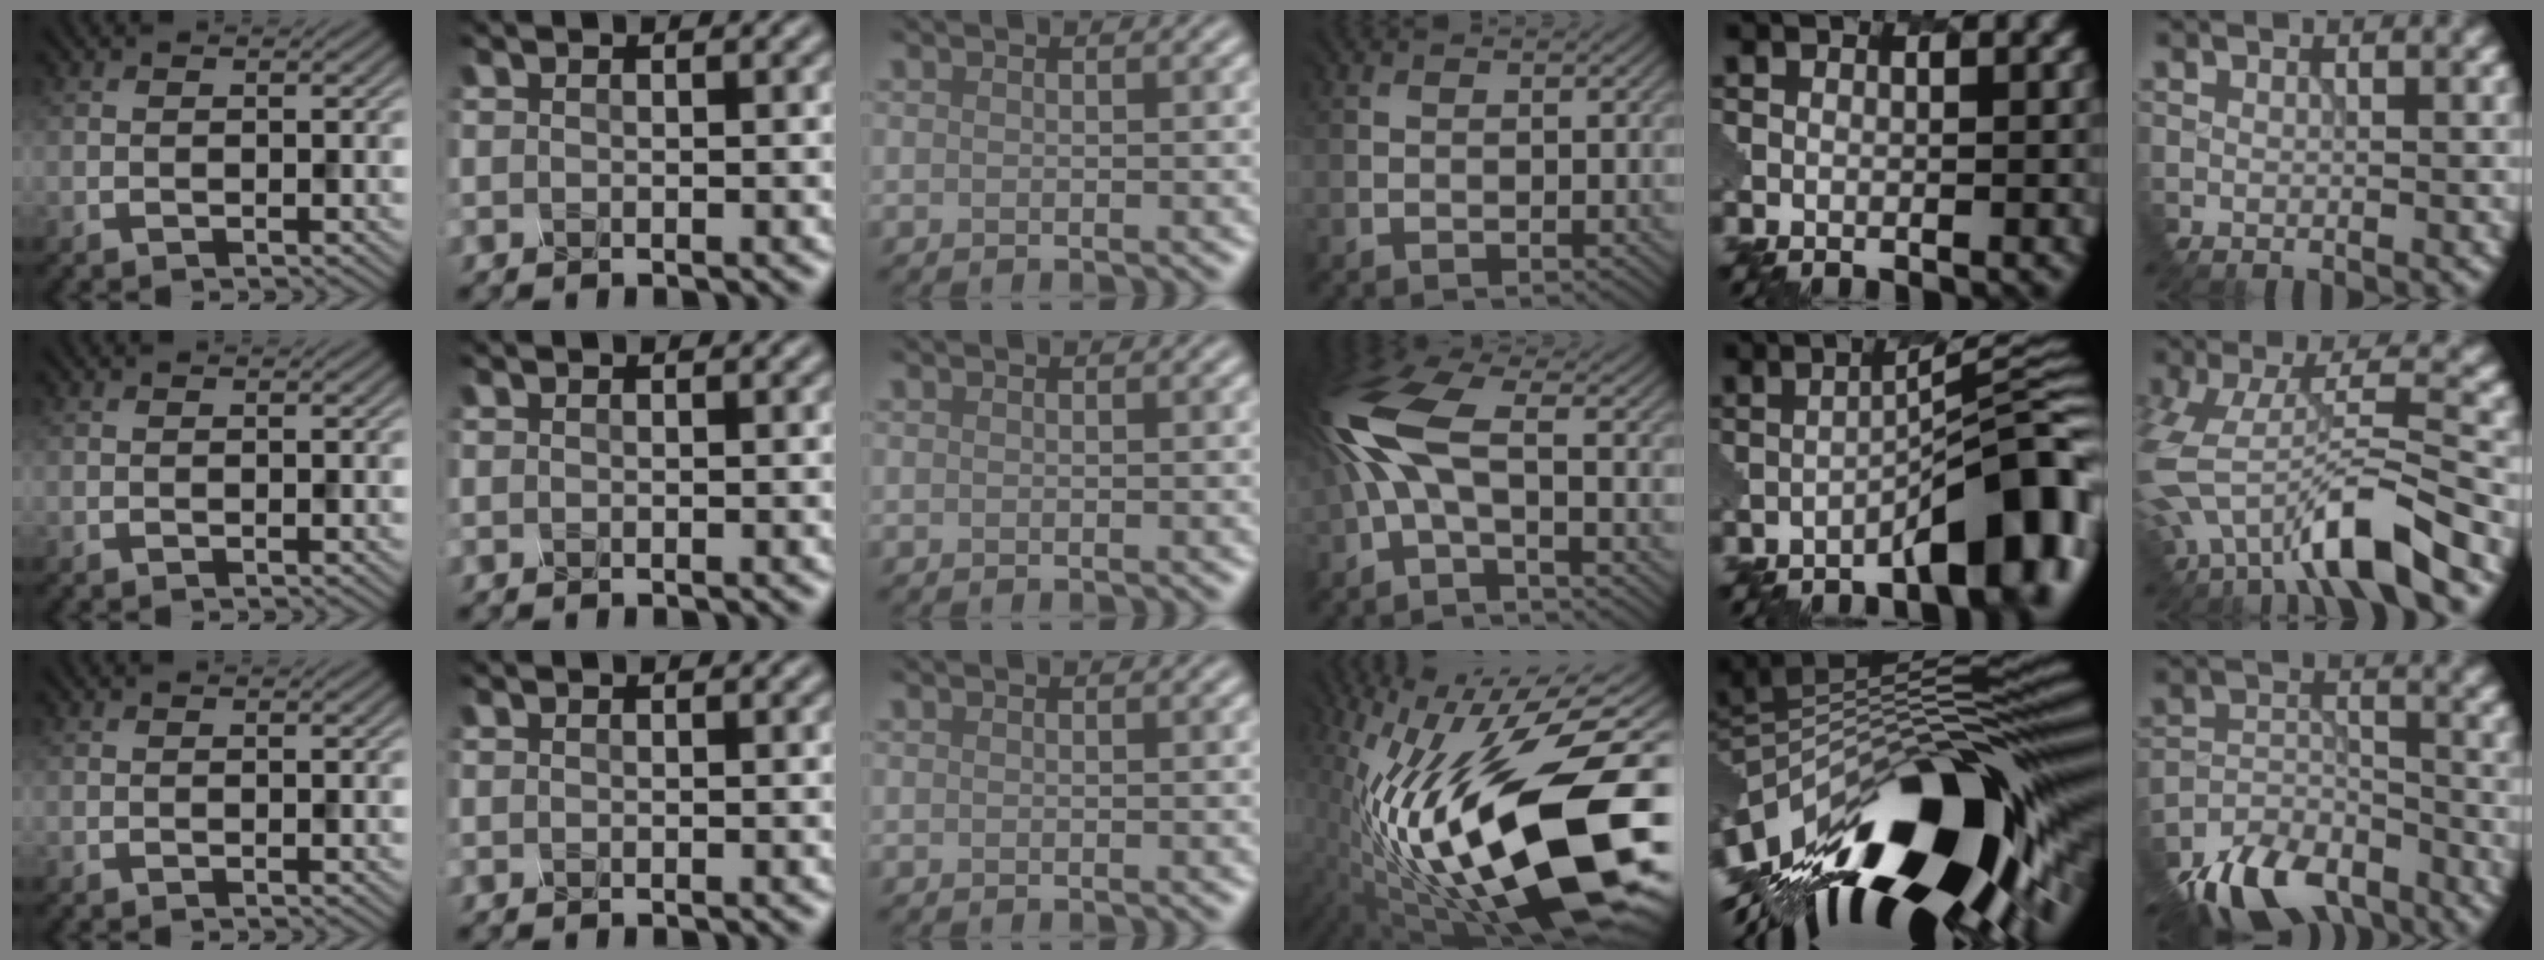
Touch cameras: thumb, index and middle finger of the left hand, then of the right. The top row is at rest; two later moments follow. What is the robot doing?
{"motion": "disassemble", "object": "battery cover"}